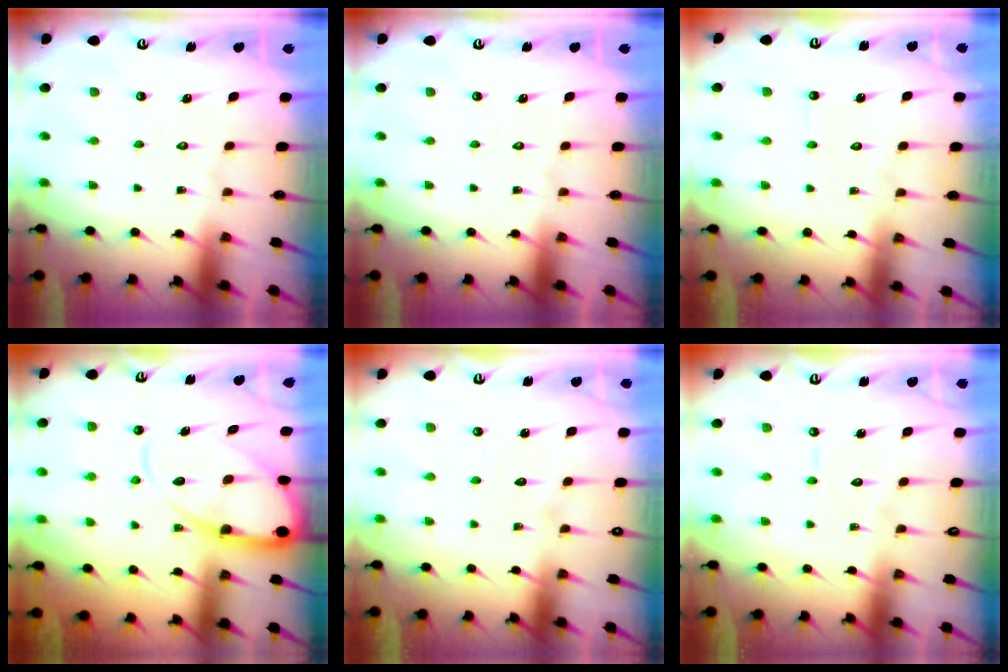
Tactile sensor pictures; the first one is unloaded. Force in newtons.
{"total": 0.0}
{"total": 2.4, "press": 2.4, "slide": 0.3}
{"total": 12.2, "press": 12.1, "slide": 1.2}
{"total": 4.5, "press": 4.5, "slide": 0.4}
{"total": 3.6, "press": 3.6, "slide": 0.3}